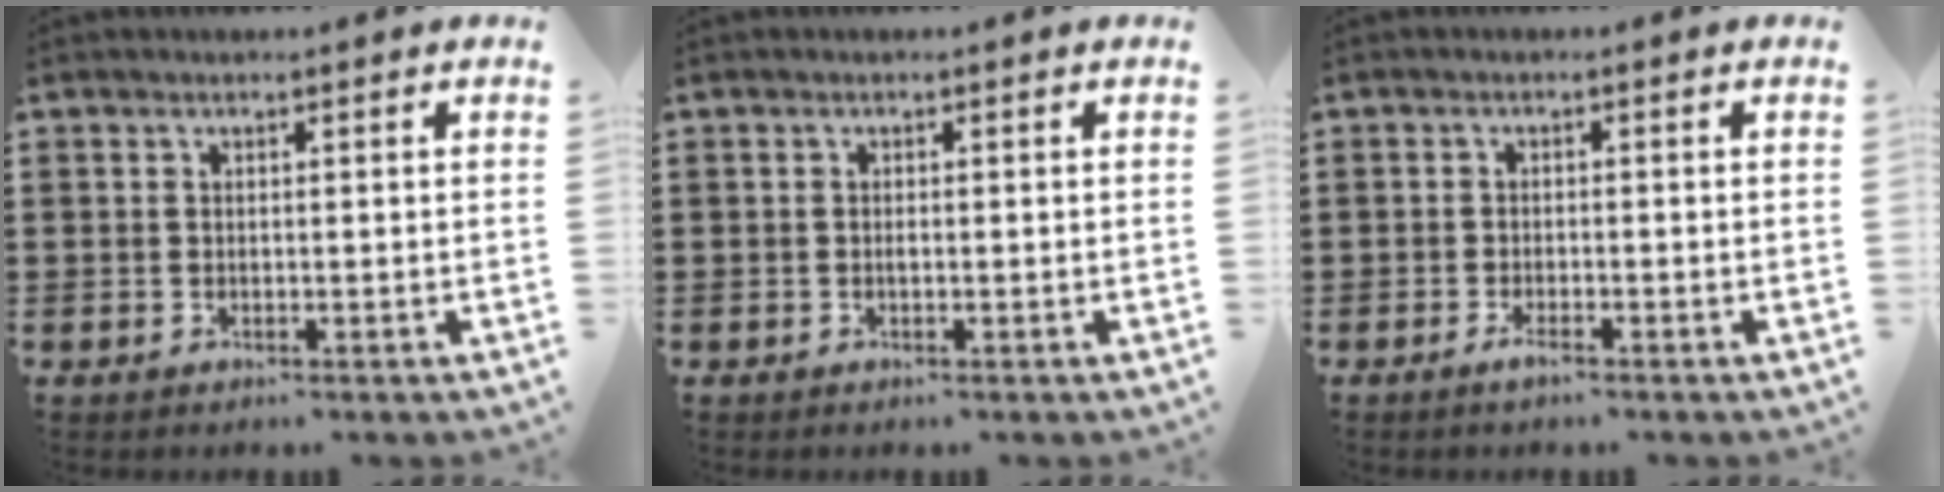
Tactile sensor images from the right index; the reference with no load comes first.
{"total": 0.5, "force": [-0.1, 0.1, 0.5], "torque": [-0.011, -0.003, -0.002]}
{"total": 1.5, "force": [-1.1, 0.3, 0.9], "torque": [-0.024, -0.006, -0.023]}